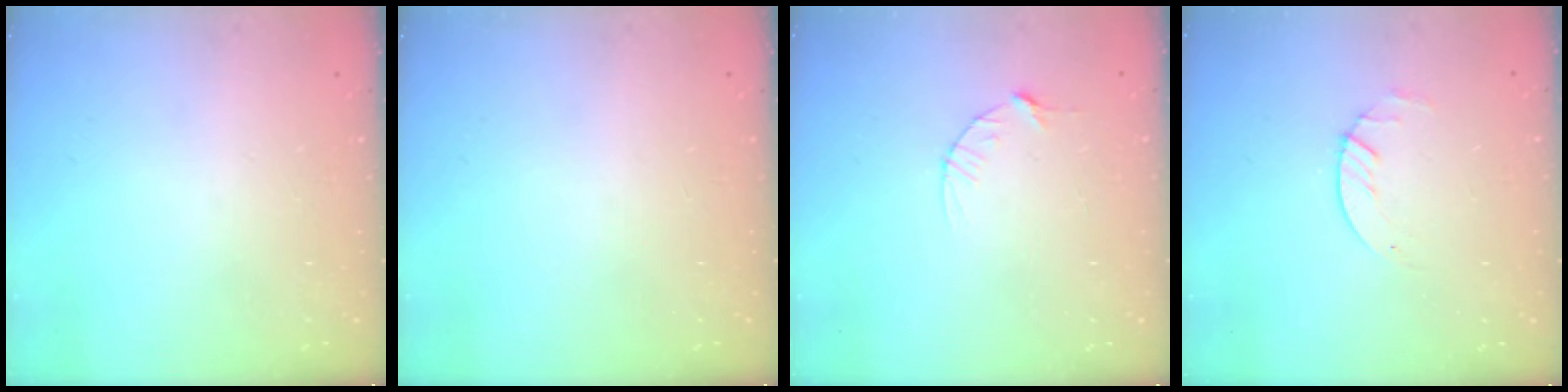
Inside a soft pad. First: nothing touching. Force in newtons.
{"total": 0.0}
{"total": 4.4, "press": 4.4, "slide": 0.6}
{"total": 1.7, "press": 1.6, "slide": 0.2}